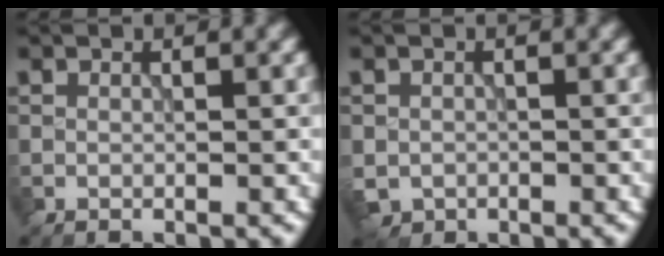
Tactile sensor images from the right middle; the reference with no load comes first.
{"total": 2.2, "force": [-0.7, 1.9, 0.7], "torque": [-0.015, -0.009, -0.017]}